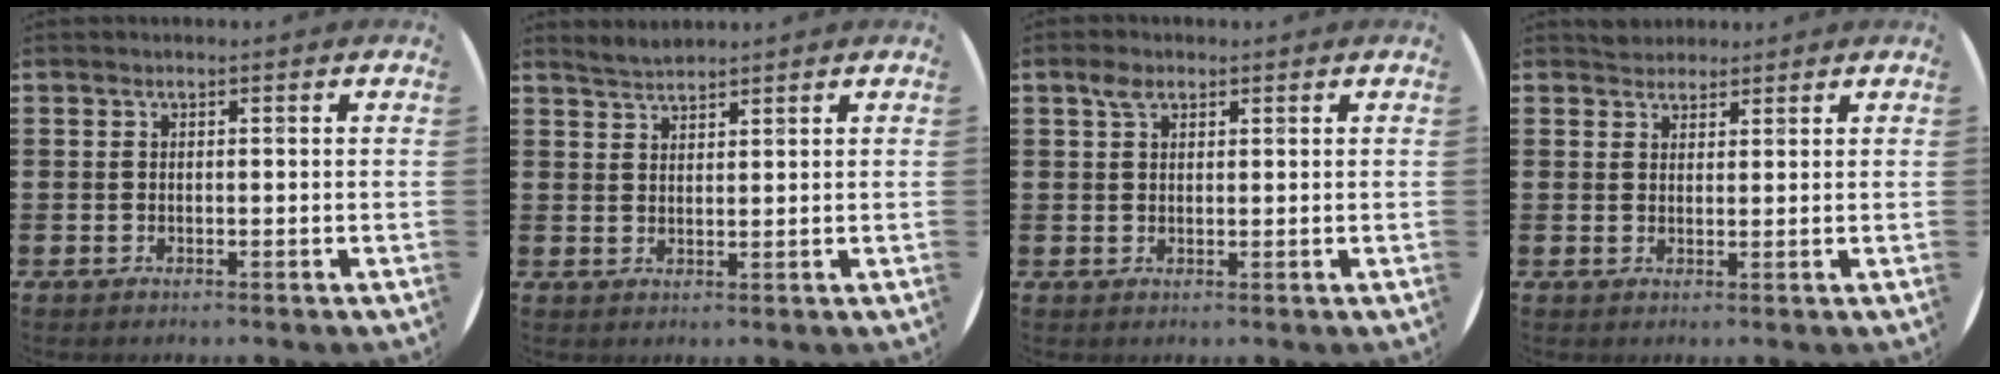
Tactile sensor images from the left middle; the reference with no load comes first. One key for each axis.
{"total": 2.1, "fx": 2.1, "fy": 0.0, "fz": 0.0, "tx": -0.004, "ty": 0.003, "tz": 0.040}
{"total": 2.2, "fx": 1.4, "fy": 1.3, "fz": 1.1, "tx": -0.016, "ty": 0.002, "tz": 0.024}
{"total": 2.2, "fx": 2.0, "fy": 0.7, "fz": -0.2, "tx": 0.009, "ty": 0.002, "tz": 0.038}